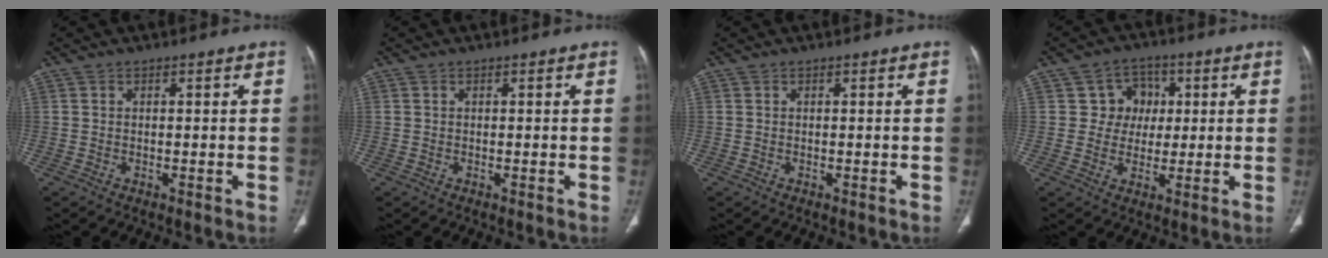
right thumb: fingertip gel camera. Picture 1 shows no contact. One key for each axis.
{"total": 0.0}
{"total": 0.0}
{"total": 6.8, "fx": 1.4, "fy": 6.4, "fz": 2.0, "tx": 0.015, "ty": 0.008, "tz": 0.016}